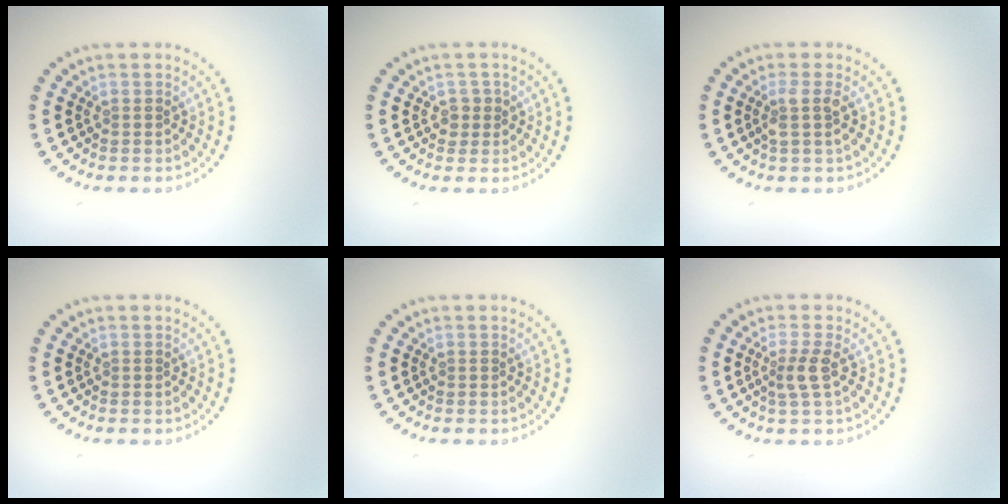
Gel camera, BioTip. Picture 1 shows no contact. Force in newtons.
{"total": 1.2, "press": 1.1, "slide": 0.6}
{"total": 1.8, "press": 1.5, "slide": 1.1}
{"total": 0.0}
{"total": 0.0}
{"total": 2.1, "press": 1.7, "slide": 1.2}